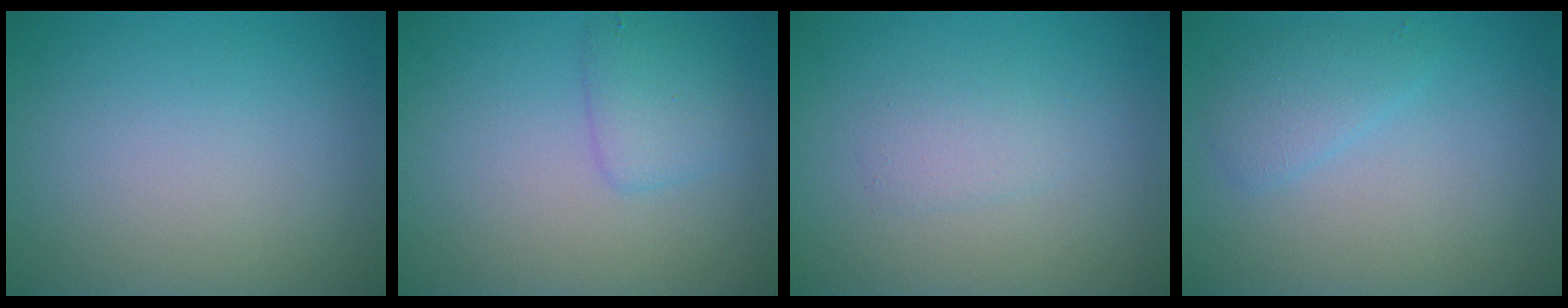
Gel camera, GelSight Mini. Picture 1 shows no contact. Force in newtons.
{"total": 2.2, "press": 2.2, "slide": 0.1}
{"total": 1.3, "press": 1.3, "slide": 0.0}
{"total": 2.0, "press": 2.0, "slide": 0.1}